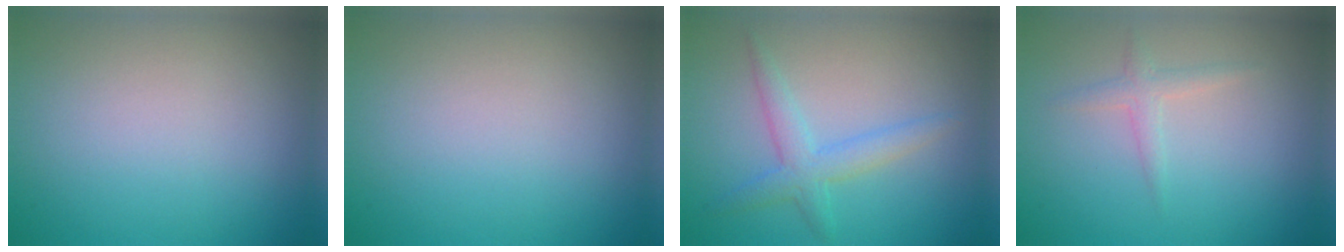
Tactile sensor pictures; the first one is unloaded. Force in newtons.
{"total": 0.0}
{"total": 2.8, "press": 2.8, "slide": 0.1}
{"total": 1.3, "press": 1.3, "slide": 0.1}